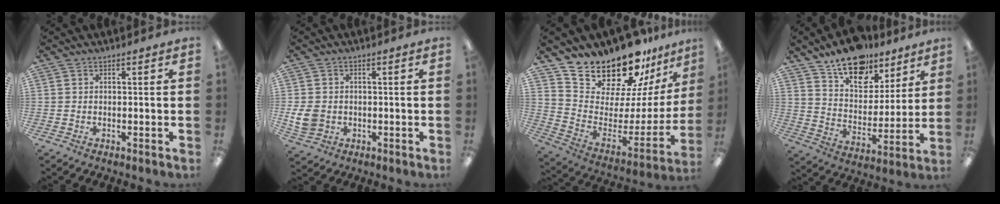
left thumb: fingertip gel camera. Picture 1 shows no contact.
{"total": 6.1, "force": [-0.4, 5.2, 3.2], "torque": [-0.068, 0.005, -0.006]}
{"total": 19.8, "force": [18.4, 6.1, 4.0], "torque": [-0.077, -0.164, 0.333]}
{"total": 16.2, "force": [11.9, 8.7, 6.7], "torque": [-0.102, -0.070, 0.214]}